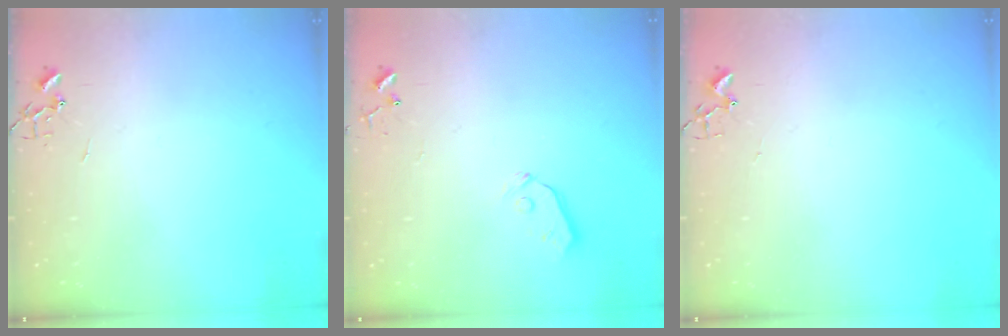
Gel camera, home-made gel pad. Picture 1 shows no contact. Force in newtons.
{"total": 3.4, "press": 3.4, "slide": 0.4}
{"total": 1.8, "press": 1.8, "slide": 0.2}